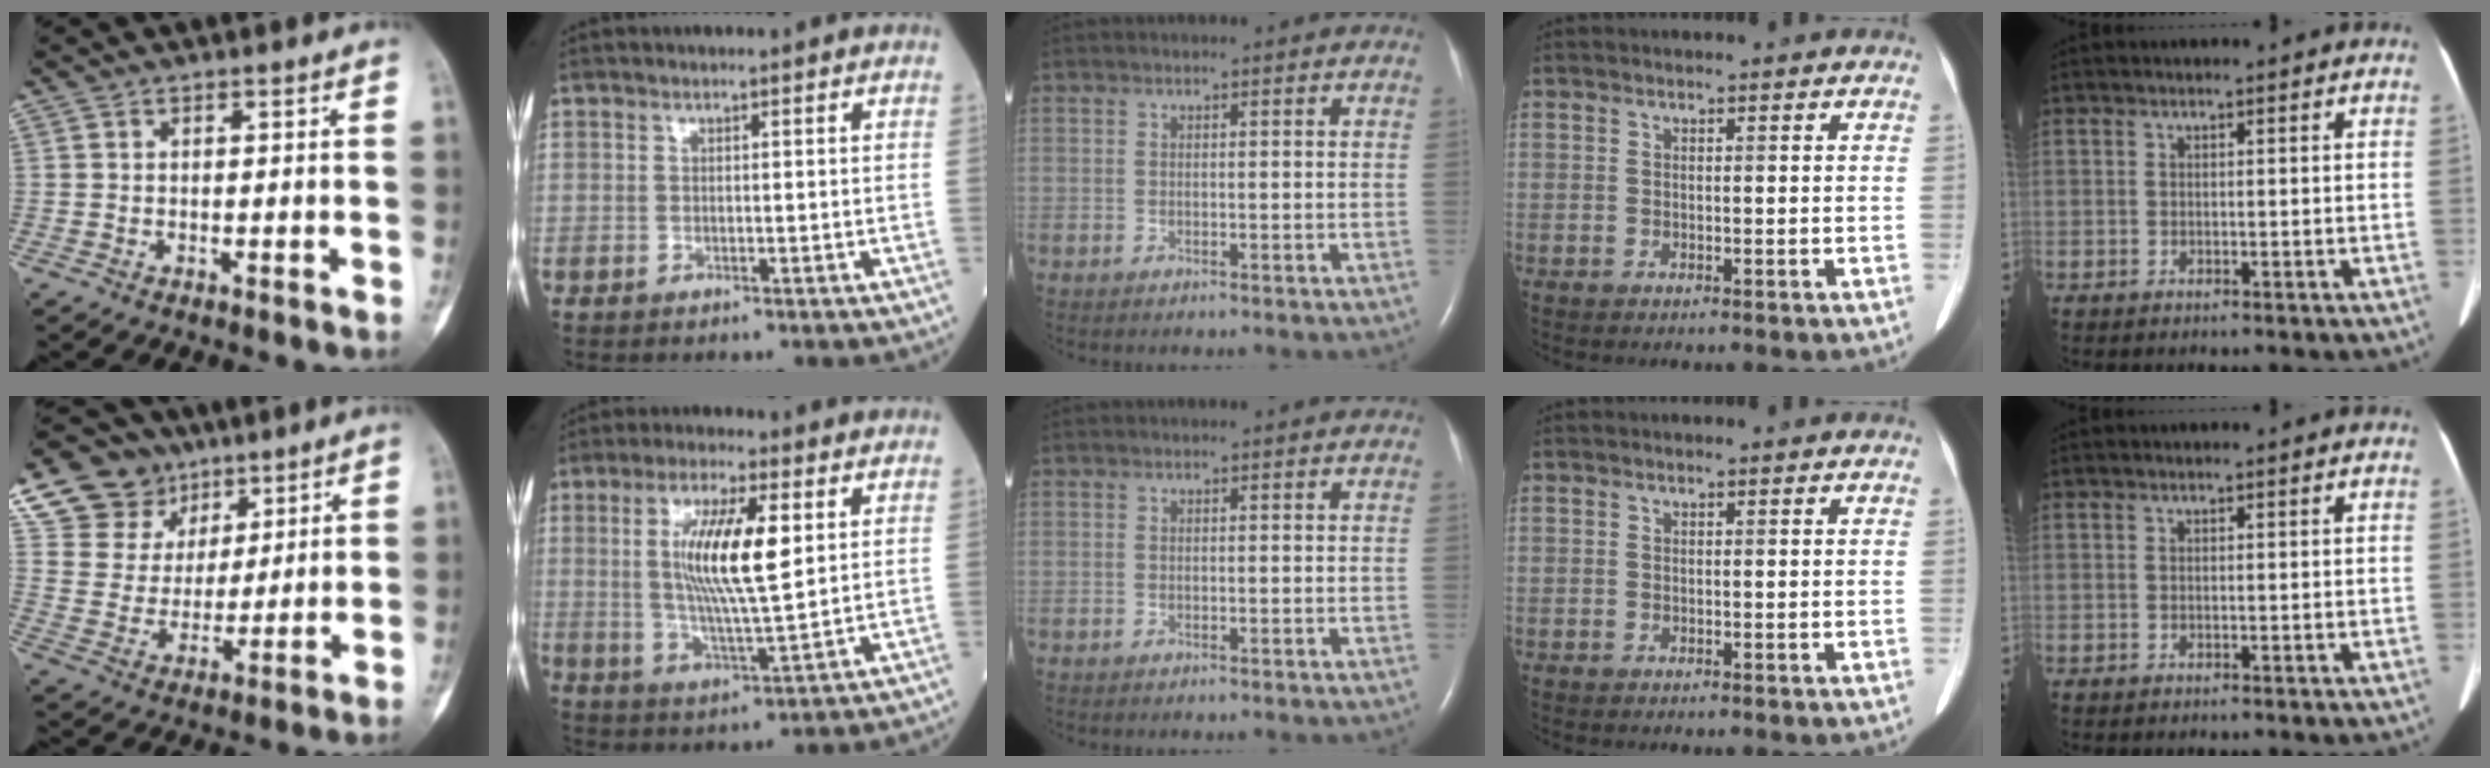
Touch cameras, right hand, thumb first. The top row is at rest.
{"thumb": {"total": 14.7, "force": [8.7, 11.3, 3.8], "torque": [-0.031, -0.023, 0.163]}, "index": {"total": 12.1, "force": [2.8, 1.6, 11.6], "torque": [-0.227, -0.002, 0.053]}}